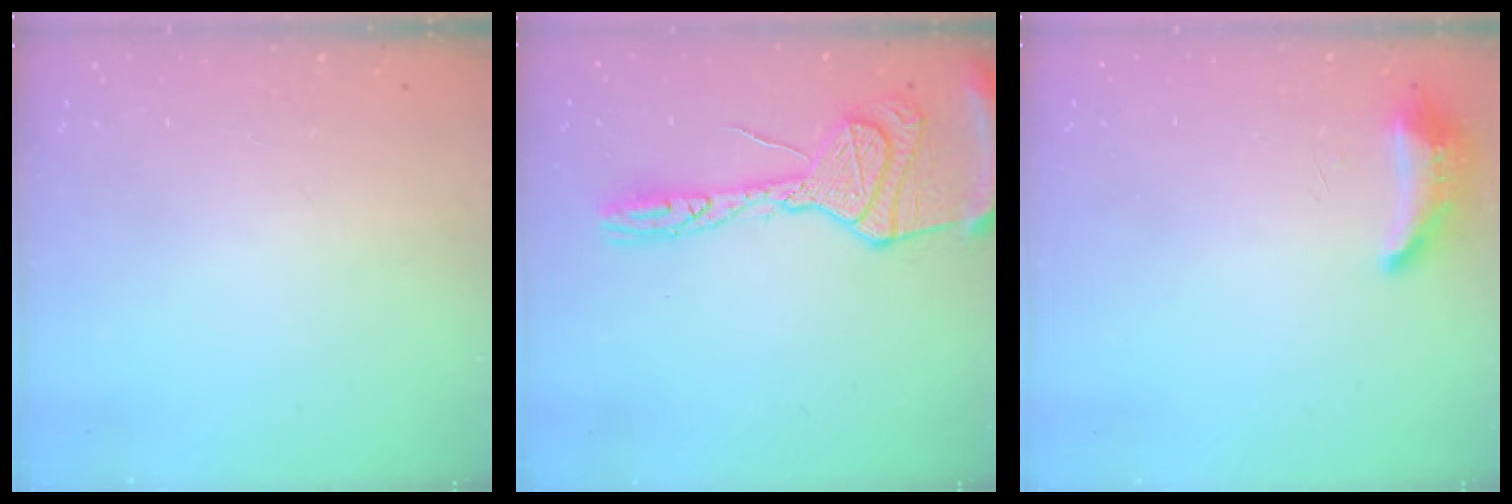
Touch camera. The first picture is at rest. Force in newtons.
{"total": 19.1, "press": 19.0, "slide": 1.7}
{"total": 8.5, "press": 8.4, "slide": 1.6}